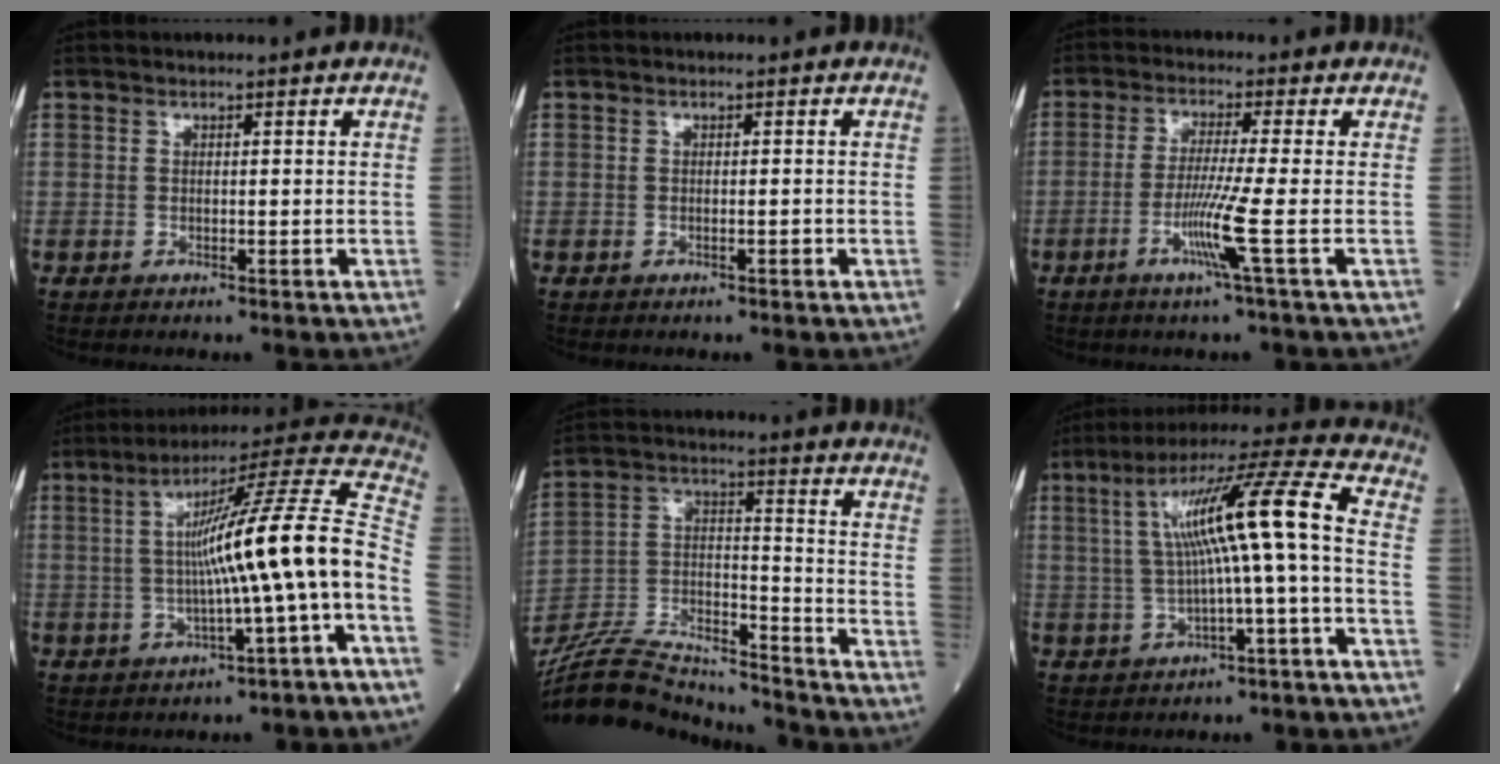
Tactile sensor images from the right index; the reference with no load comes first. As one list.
[{"total": 0.6, "force": [-0.3, 0.1, 0.6], "torque": [-0.011, 0.000, -0.003]}, {"total": 6.6, "force": [-2.3, -1.7, 5.9], "torque": [-0.116, -0.018, -0.051]}, {"total": 16.2, "force": [-2.2, -0.7, 16.1], "torque": [-0.238, 0.028, -0.039]}, {"total": 19.2, "force": [-18.2, 2.4, 5.5], "torque": [-0.122, 0.016, -0.315]}, {"total": 13.4, "force": [0.4, -0.2, 13.4], "torque": [-0.223, 0.033, 0.007]}]